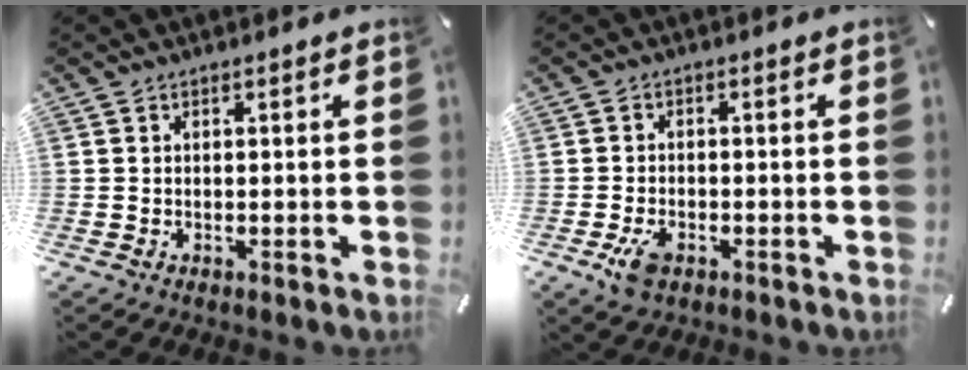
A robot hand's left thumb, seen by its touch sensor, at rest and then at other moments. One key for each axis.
{"total": 4.6, "fx": -2.2, "fy": 2.6, "fz": 3.0, "tx": -0.076, "ty": 0.004, "tz": -0.045}